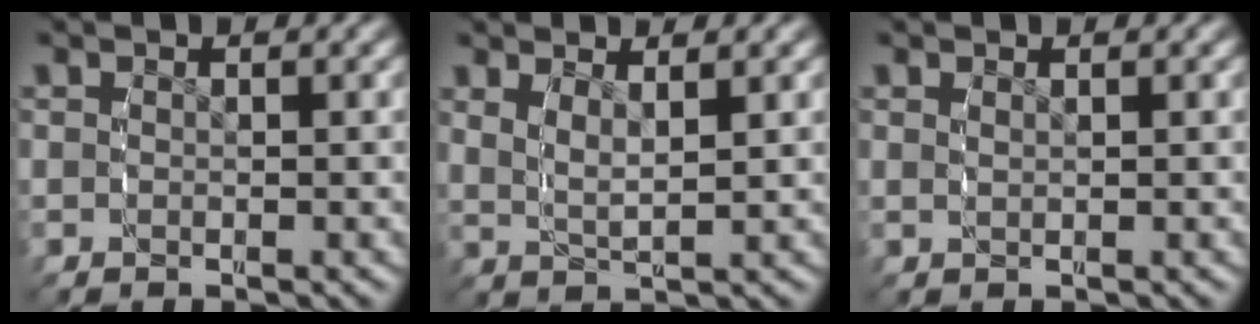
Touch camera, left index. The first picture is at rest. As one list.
[{"total": 2.9, "force": [1.6, 0.9, 2.3], "torque": [-0.044, -0.006, 0.031]}, {"total": 0.7, "force": [0.4, -0.5, 0.2], "torque": [-0.003, -0.004, 0.014]}]